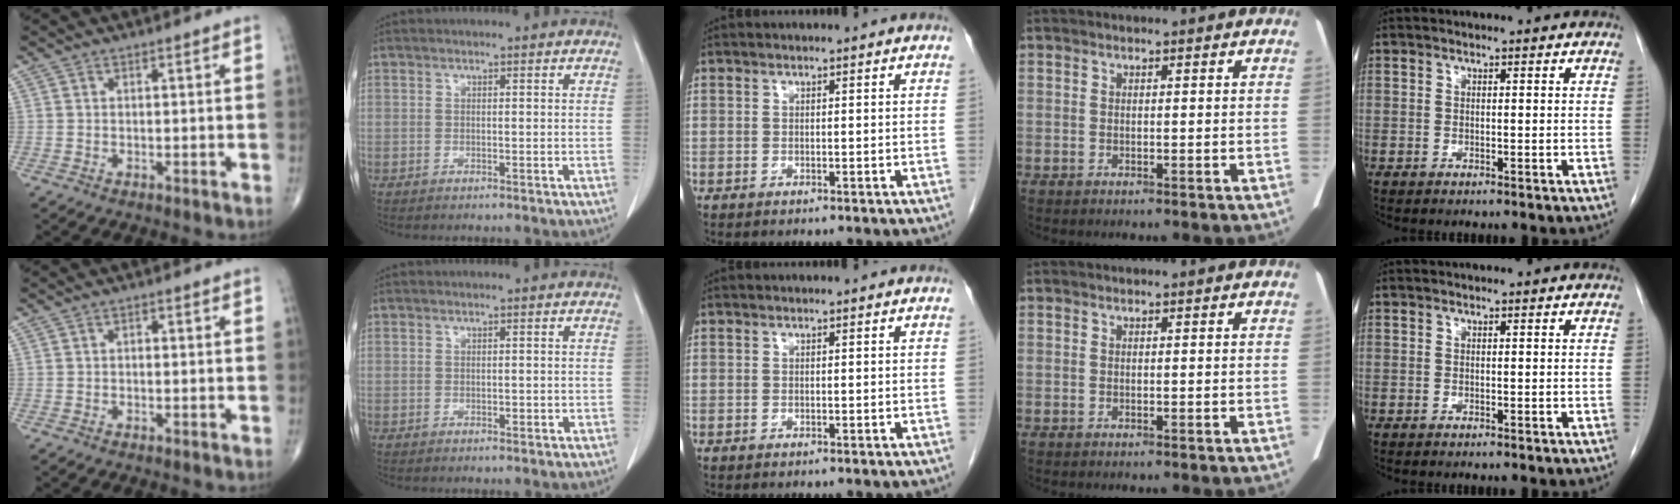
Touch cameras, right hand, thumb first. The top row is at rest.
{"thumb": {"total": 0.8, "force": [0.1, 0.4, 0.7], "torque": [-0.009, 0.002, -0.001]}, "index": {"total": 0.9, "force": [-0.2, 0.5, 0.7], "torque": [-0.011, 0.000, -0.001]}}